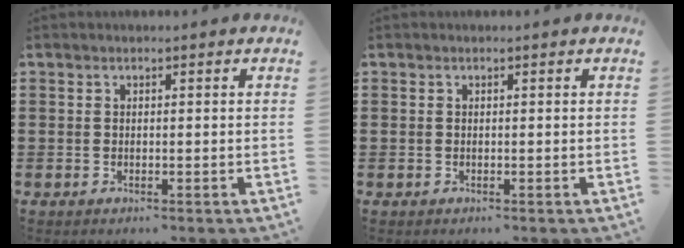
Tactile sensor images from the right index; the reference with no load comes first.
{"total": 0.0}